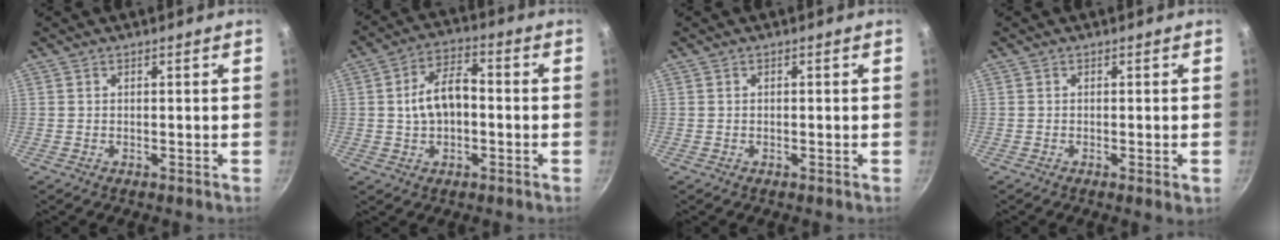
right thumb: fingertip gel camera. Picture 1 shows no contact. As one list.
[{"total": 8.8, "force": [-0.2, 5.3, 7.0], "torque": [-0.116, 0.027, -0.010]}, {"total": 0.0}, {"total": 1.9, "force": [-0.6, 0.2, 1.7], "torque": [-0.025, -0.007, -0.009]}]